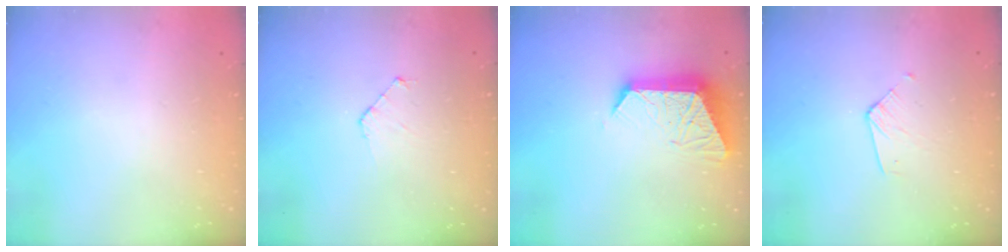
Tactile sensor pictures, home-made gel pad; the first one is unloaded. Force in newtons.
{"total": 4.0, "press": 4.0, "slide": 0.3}
{"total": 12.4, "press": 12.4, "slide": 1.5}
{"total": 3.6, "press": 3.5, "slide": 0.3}